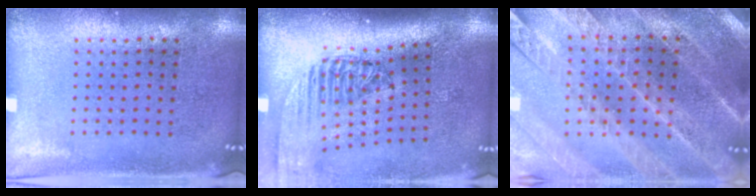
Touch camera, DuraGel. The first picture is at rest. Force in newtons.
{"total": 2.4, "press": 1.8, "slide": 1.6}
{"total": 2.8, "press": 2.7, "slide": 0.4}